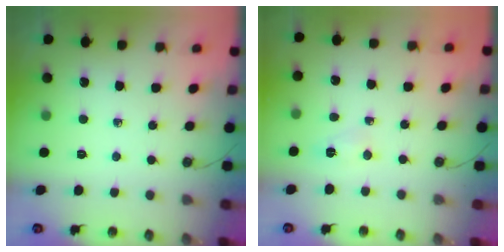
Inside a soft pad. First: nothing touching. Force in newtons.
{"total": 2.7, "press": 2.5, "slide": 1.1}